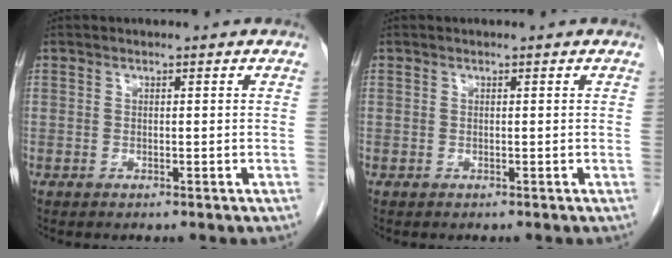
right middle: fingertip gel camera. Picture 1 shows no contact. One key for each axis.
{"total": 0.0}